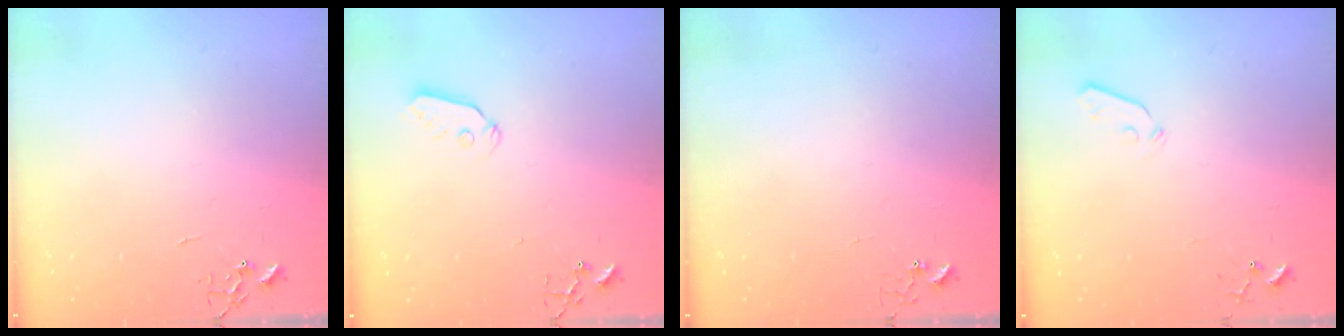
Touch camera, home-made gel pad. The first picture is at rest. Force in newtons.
{"total": 6.4, "press": 6.4, "slide": 0.3}
{"total": 5.0, "press": 5.0, "slide": 0.3}
{"total": 3.7, "press": 3.6, "slide": 0.6}